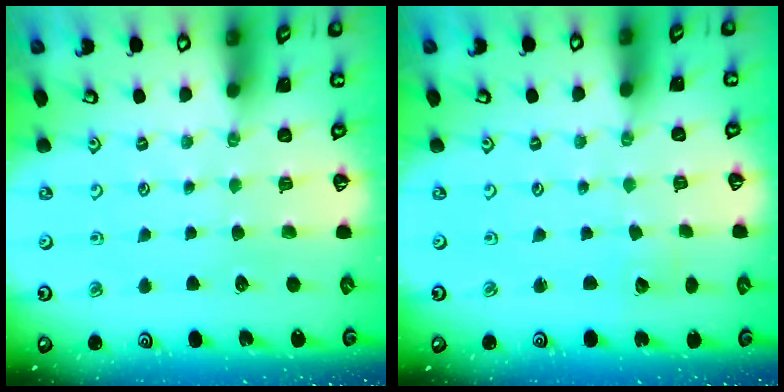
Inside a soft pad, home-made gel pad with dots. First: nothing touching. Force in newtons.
{"total": 2.4, "press": 2.4, "slide": 0.3}